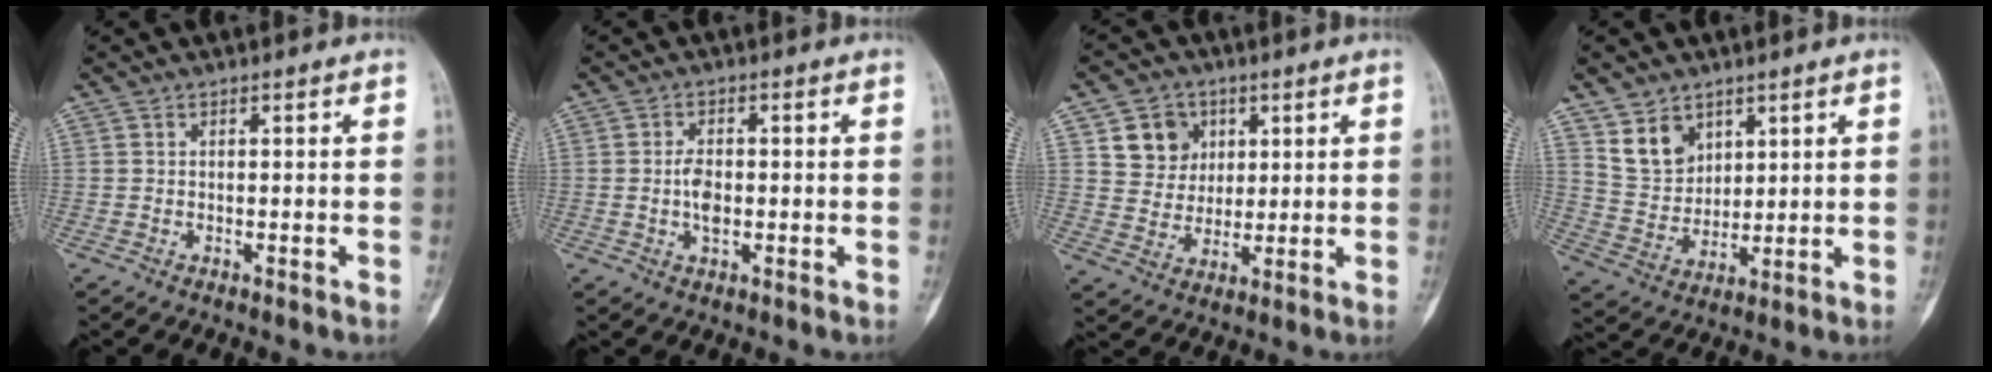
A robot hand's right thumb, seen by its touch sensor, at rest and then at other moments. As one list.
[{"total": 3.7, "force": [-0.3, 2.1, 3.0], "torque": [-0.050, 0.003, -0.007]}, {"total": 8.6, "force": [3.4, 7.5, 2.6], "torque": [-0.008, -0.011, 0.063]}, {"total": 8.5, "force": [5.0, 6.1, 3.2], "torque": [-0.036, -0.033, 0.107]}]